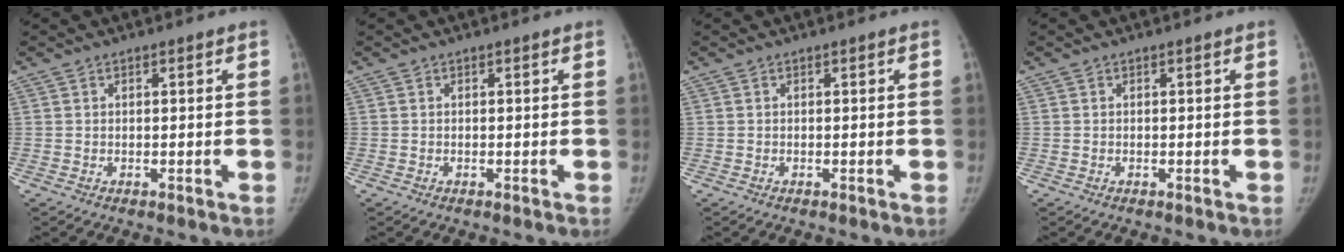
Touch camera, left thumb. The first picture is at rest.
{"total": 0.0}
{"total": 0.0}
{"total": 0.0}